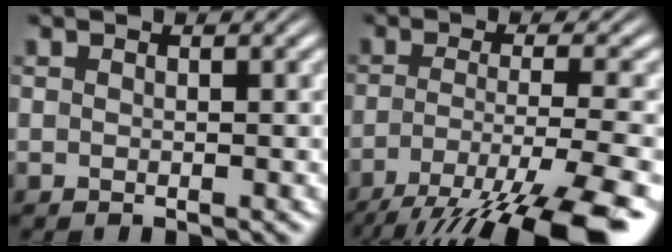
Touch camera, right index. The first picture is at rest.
{"total": 10.4, "force": [-6.3, 3.0, 7.7], "torque": [-0.121, -0.041, -0.073]}